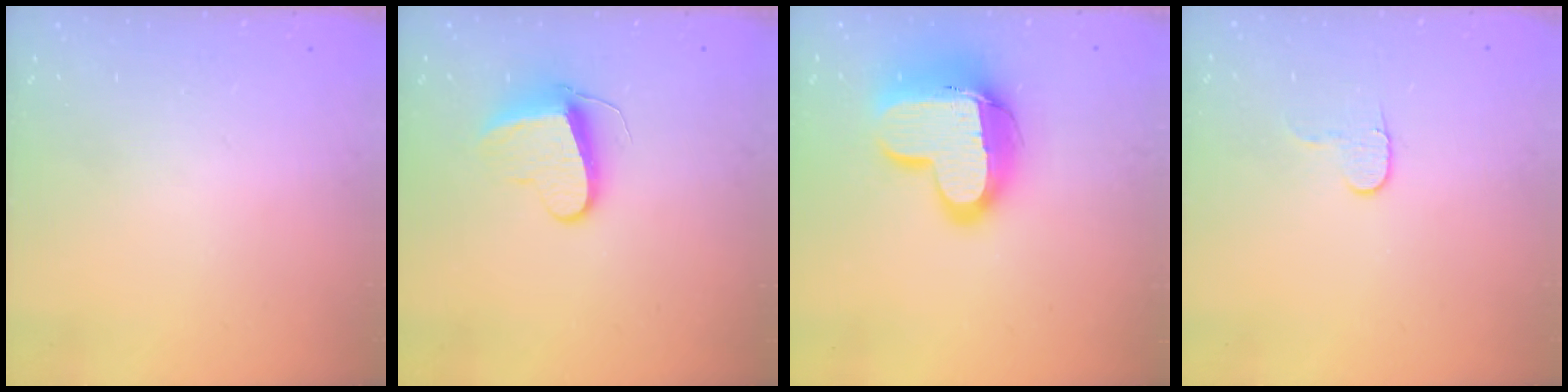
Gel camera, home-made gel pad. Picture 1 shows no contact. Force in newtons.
{"total": 10.3, "press": 10.2, "slide": 0.9}
{"total": 17.0, "press": 17.0, "slide": 1.2}
{"total": 5.5, "press": 5.4, "slide": 0.5}